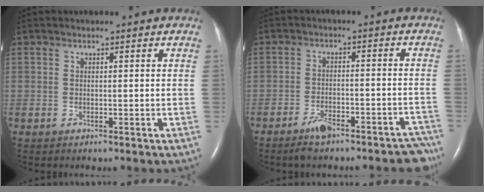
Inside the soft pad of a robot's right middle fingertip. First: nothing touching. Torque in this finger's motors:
{"motor_torque": [-0.11, -0.27, 0.05, 0.04]}